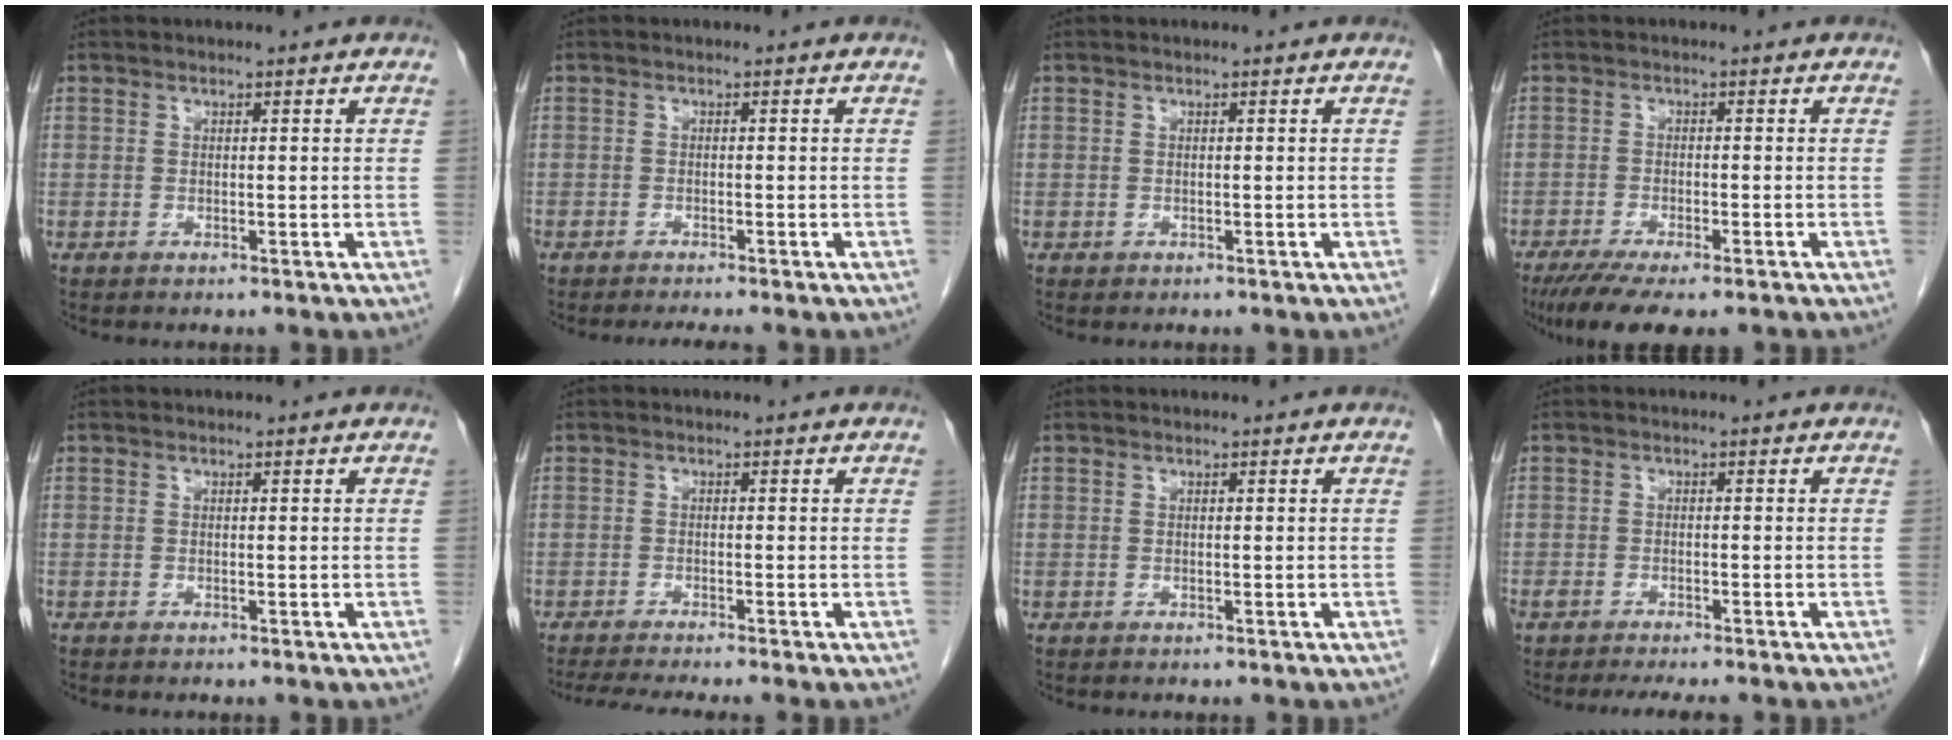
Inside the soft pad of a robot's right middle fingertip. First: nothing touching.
{"total": 2.8, "force": [-2.5, 0.3, 1.3], "torque": [-0.017, -0.005, -0.035]}
{"total": 0.0}
{"total": 9.9, "force": [-7.6, 2.0, 6.0], "torque": [-0.087, -0.017, -0.116]}
{"total": 0.0}
{"total": 6.3, "force": [-5.4, -0.8, 3.1], "torque": [-0.043, -0.017, -0.088]}
{"total": 0.0}
{"total": 6.0, "force": [-5.2, 1.1, 2.9], "torque": [-0.039, -0.005, -0.077]}